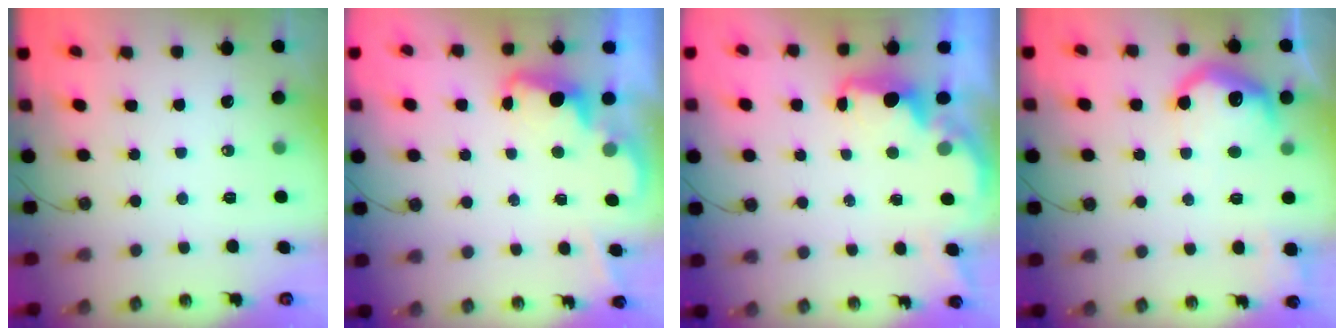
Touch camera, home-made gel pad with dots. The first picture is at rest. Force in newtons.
{"total": 2.3, "press": 2.2, "slide": 0.6}
{"total": 2.1, "press": 2.0, "slide": 0.8}
{"total": 11.5, "press": 11.4, "slide": 0.7}